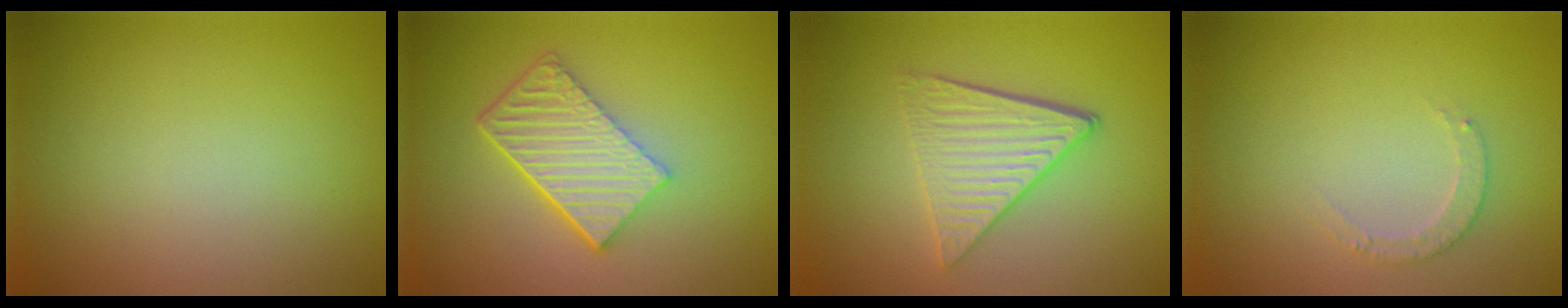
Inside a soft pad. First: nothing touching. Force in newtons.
{"total": 6.2, "press": 4.2, "slide": 4.5}
{"total": 4.5, "press": 3.5, "slide": 2.8}
{"total": 1.5, "press": 1.5, "slide": 0.2}